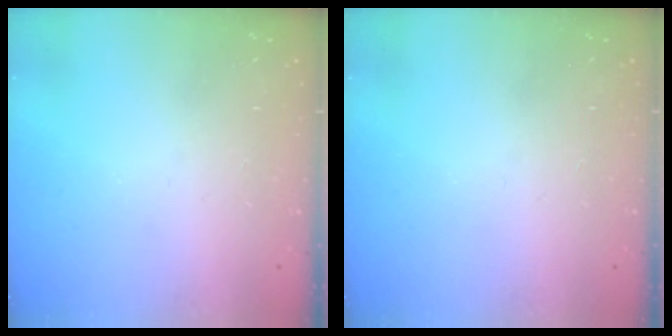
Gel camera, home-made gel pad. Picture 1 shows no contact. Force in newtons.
{"total": 0.0}